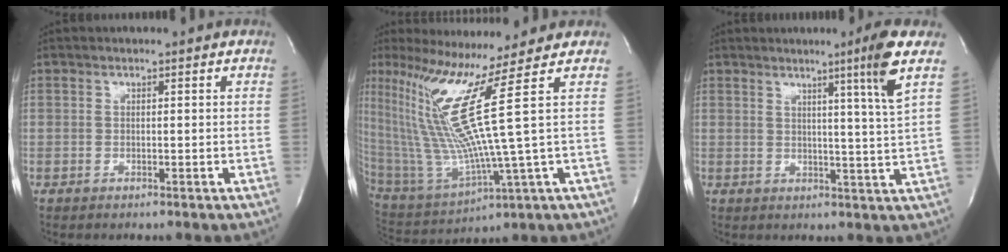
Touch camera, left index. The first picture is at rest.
{"total": 15.2, "force": [6.6, -3.7, 13.2], "torque": [-0.264, -0.021, 0.123]}
{"total": 6.6, "force": [3.2, -2.6, 5.2], "torque": [-0.083, -0.025, 0.053]}